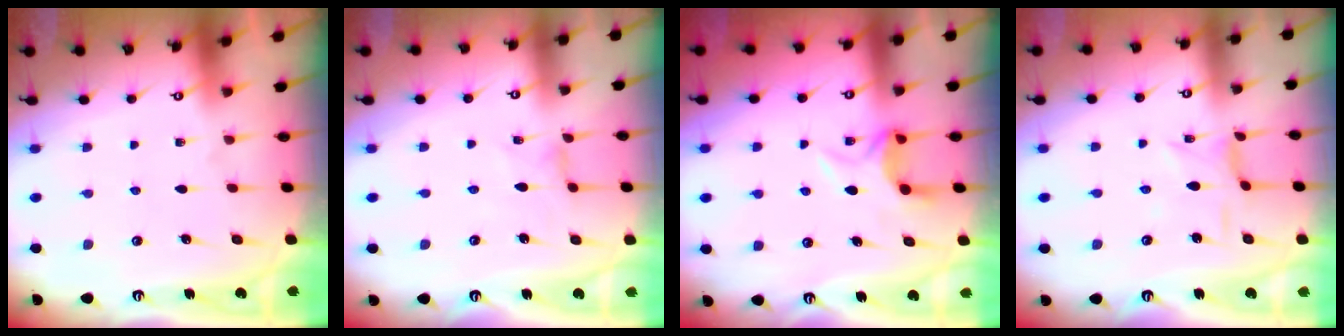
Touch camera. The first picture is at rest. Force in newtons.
{"total": 1.0, "press": 1.0, "slide": 0.2}
{"total": 5.7, "press": 5.6, "slide": 1.1}
{"total": 2.0, "press": 2.0, "slide": 0.3}